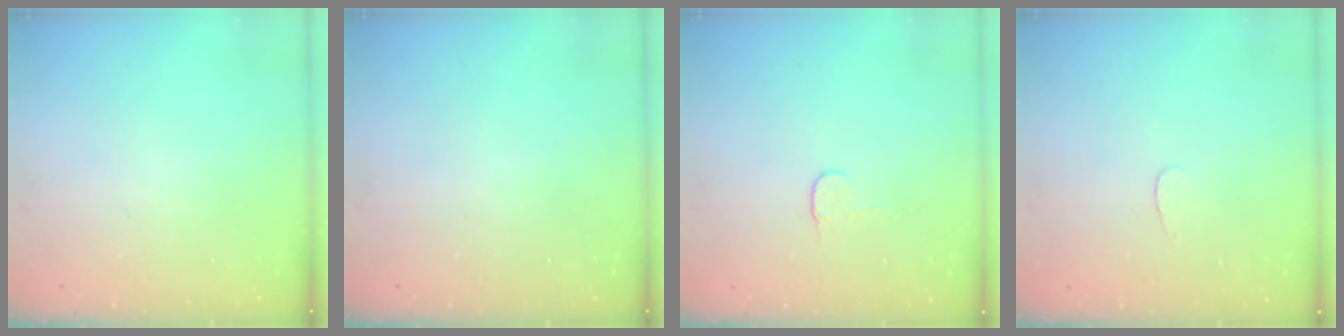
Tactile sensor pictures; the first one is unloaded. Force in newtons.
{"total": 0.0}
{"total": 3.8, "press": 3.8, "slide": 0.4}
{"total": 2.8, "press": 2.8, "slide": 0.3}